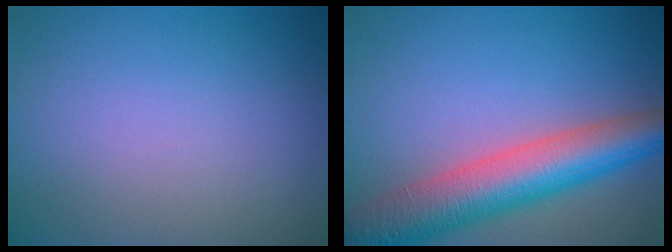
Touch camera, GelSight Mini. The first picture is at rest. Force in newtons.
{"total": 8.4, "press": 8.4, "slide": 0.3}